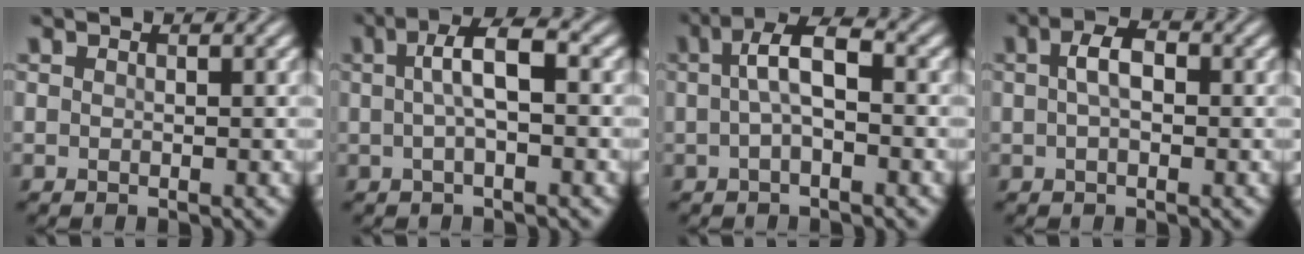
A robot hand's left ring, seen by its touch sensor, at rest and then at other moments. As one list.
[{"total": 4.0, "force": [0.4, 1.0, 3.8], "torque": [-0.070, 0.010, 0.004]}, {"total": 3.8, "force": [0.3, 1.4, 3.5], "torque": [-0.070, 0.010, 0.000]}, {"total": 2.8, "force": [0.3, 1.5, 2.4], "torque": [-0.044, 0.006, 0.001]}]